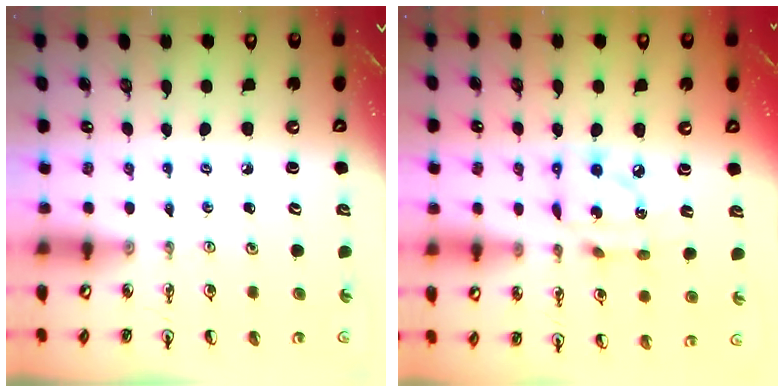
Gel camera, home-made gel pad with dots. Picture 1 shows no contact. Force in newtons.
{"total": 10.4, "press": 10.4, "slide": 0.6}